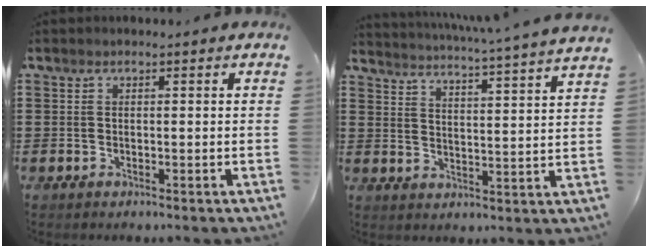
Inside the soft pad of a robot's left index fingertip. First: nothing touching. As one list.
[{"total": 4.1, "force": [3.8, -1.2, 1.2], "torque": [-0.041, -0.036, 0.058]}]